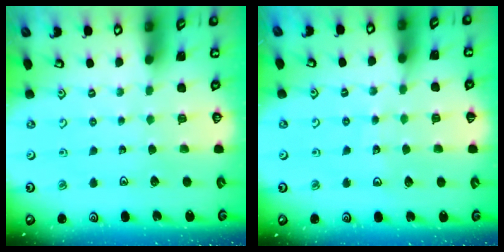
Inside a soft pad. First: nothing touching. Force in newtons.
{"total": 7.0, "press": 6.7, "slide": 2.0}